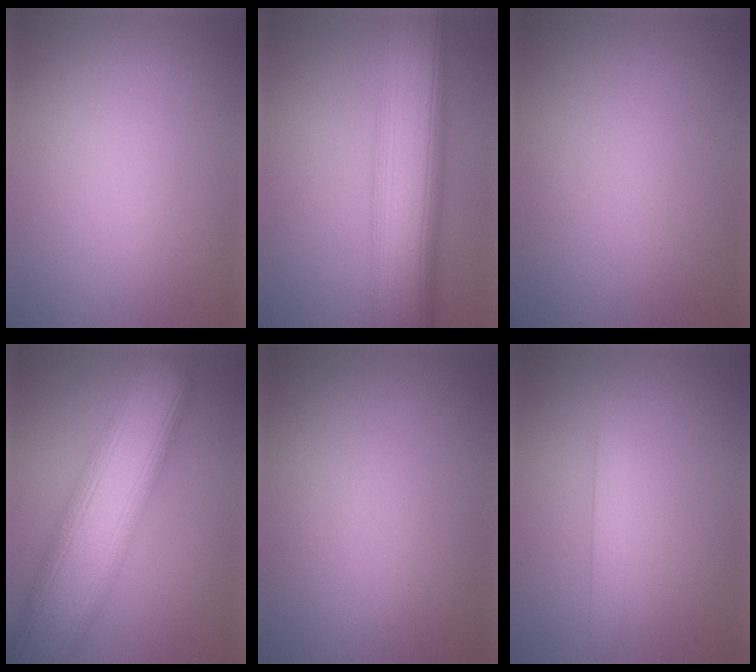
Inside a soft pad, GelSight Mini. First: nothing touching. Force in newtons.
{"total": 11.4, "press": 11.4, "slide": 0.1}
{"total": 0.0}
{"total": 12.5, "press": 12.5, "slide": 0.5}
{"total": 0.0}
{"total": 1.6, "press": 1.6, "slide": 0.1}